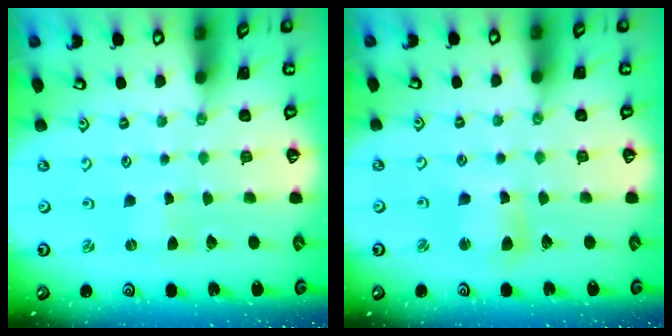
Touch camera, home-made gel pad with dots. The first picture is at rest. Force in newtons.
{"total": 5.1, "press": 5.0, "slide": 0.7}